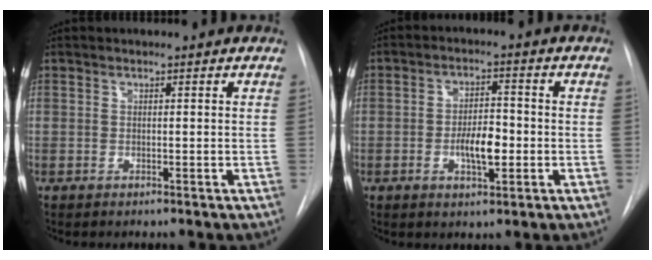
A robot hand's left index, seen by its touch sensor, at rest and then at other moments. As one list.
[{"total": 5.8, "force": [-1.4, 2.1, 5.2], "torque": [-0.090, 0.004, -0.021]}]